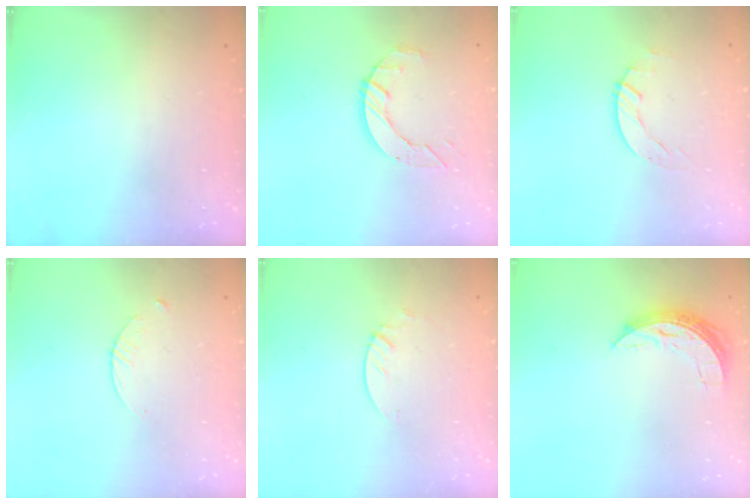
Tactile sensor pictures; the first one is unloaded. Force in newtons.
{"total": 7.3, "press": 7.2, "slide": 0.7}
{"total": 1.5, "press": 1.4, "slide": 0.3}
{"total": 1.5, "press": 1.5, "slide": 0.2}
{"total": 1.3, "press": 1.3, "slide": 0.1}
{"total": 6.8, "press": 6.8, "slide": 0.4}